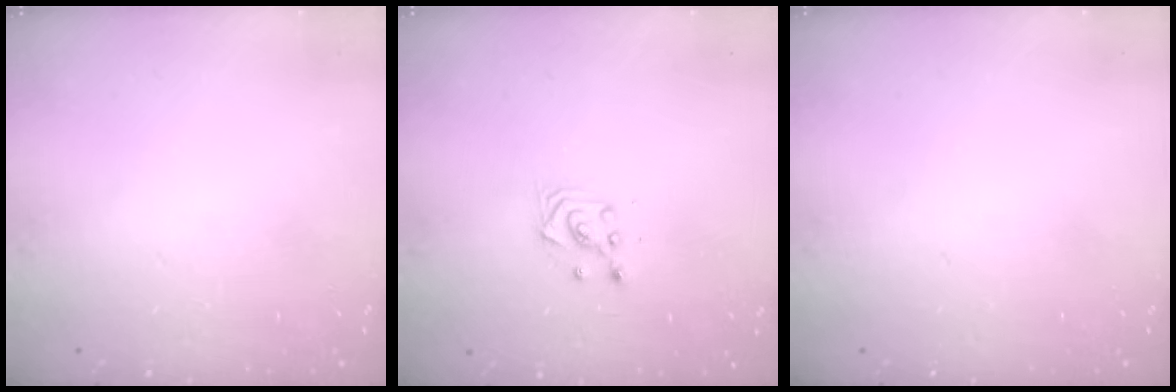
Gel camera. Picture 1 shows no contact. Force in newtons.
{"total": 3.0, "press": 2.9, "slide": 0.8}
{"total": 0.0}